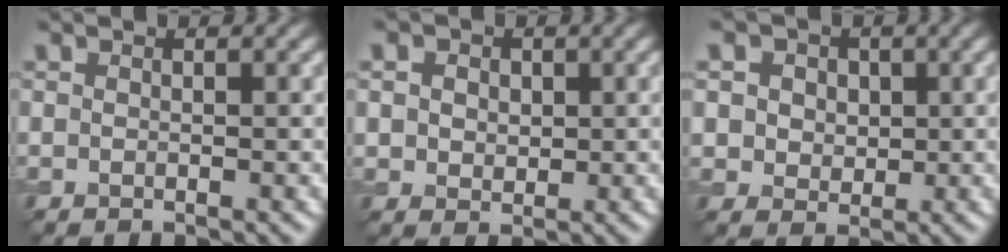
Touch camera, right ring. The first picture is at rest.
{"total": 3.4, "force": [1.1, 2.7, 1.7], "torque": [-0.029, 0.009, 0.003]}
{"total": 5.6, "force": [2.1, 4.5, 2.6], "torque": [-0.041, 0.017, 0.015]}